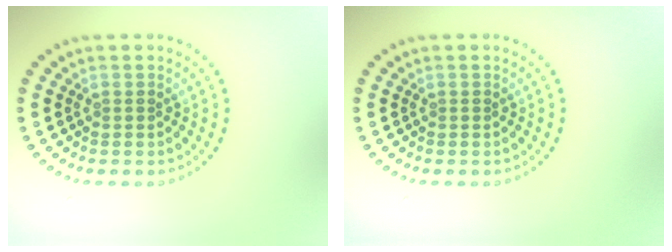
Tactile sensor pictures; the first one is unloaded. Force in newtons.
{"total": 0.0}